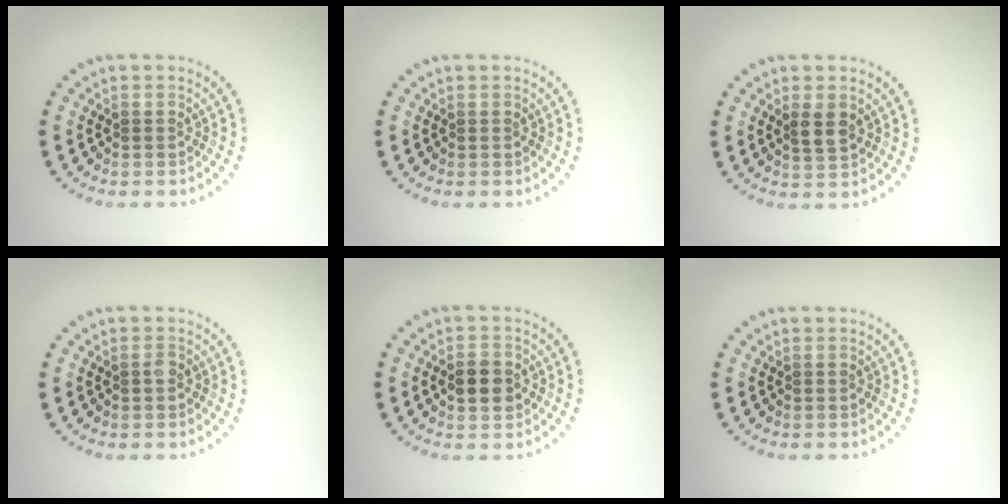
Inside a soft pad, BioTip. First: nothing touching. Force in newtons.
{"total": 0.0}
{"total": 1.8, "press": 1.7, "slide": 0.6}
{"total": 0.5, "press": 0.5, "slide": 0.3}
{"total": 2.9, "press": 2.9, "slide": 0.2}
{"total": 0.0}